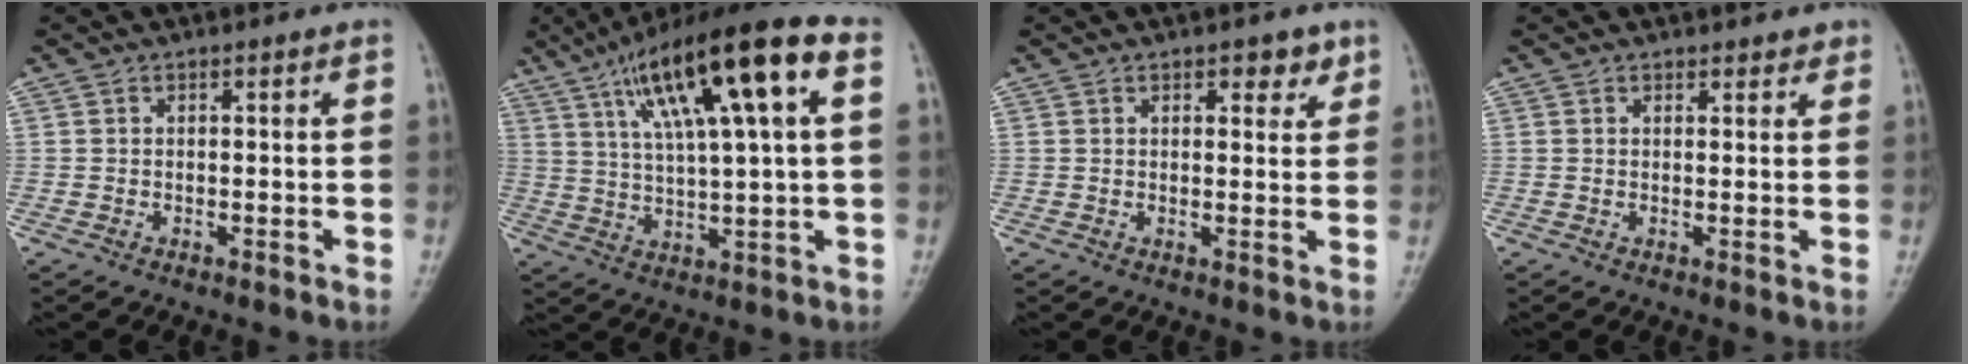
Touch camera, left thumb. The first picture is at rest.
{"total": 19.8, "force": [7.4, 4.2, 17.9], "torque": [-0.295, 0.014, 0.121]}
{"total": 3.2, "force": [1.9, 1.7, 1.9], "torque": [0.000, -0.006, 0.022]}
{"total": 1.5, "force": [1.2, 0.7, 0.3], "torque": [0.010, -0.007, 0.012]}